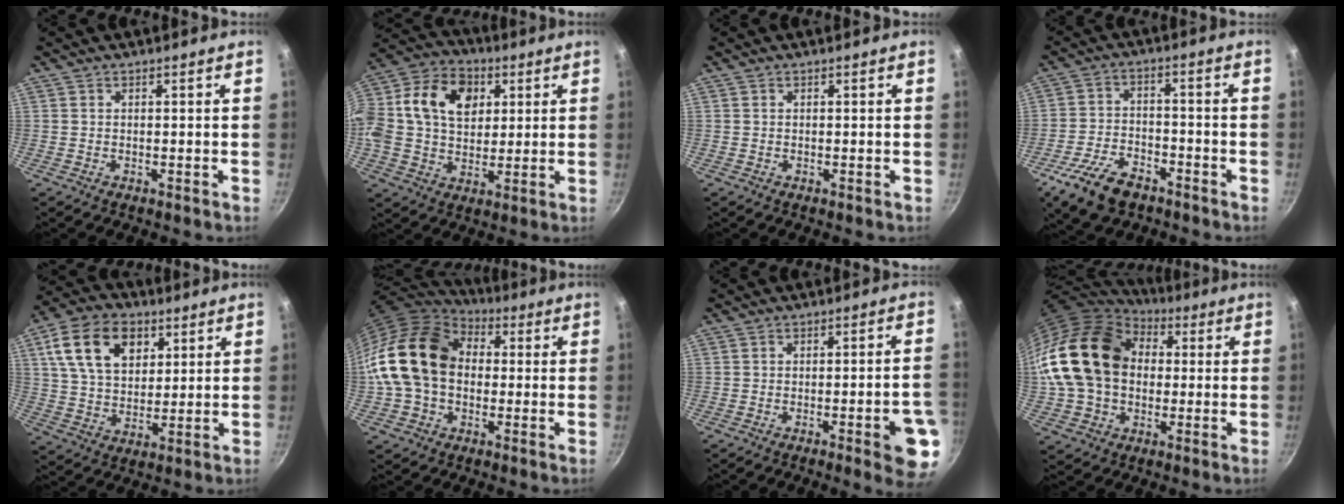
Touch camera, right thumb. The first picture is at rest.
{"total": 20.8, "force": [4.9, 15.1, 13.5], "torque": [-0.241, 0.025, 0.071]}
{"total": 0.0}
{"total": 11.1, "force": [-6.9, 6.0, 6.4], "torque": [-0.119, 0.034, -0.126]}
{"total": 15.6, "force": [6.0, 10.5, 9.9], "torque": [-0.153, -0.005, 0.102]}
{"total": 18.9, "force": [0.8, 14.1, 12.6], "torque": [-0.216, 0.039, 0.006]}
{"total": 9.8, "force": [-3.8, 2.2, 8.8], "torque": [-0.083, 0.026, -0.041]}
{"total": 21.6, "force": [2.3, 16.3, 14.1], "torque": [-0.255, 0.041, 0.038]}